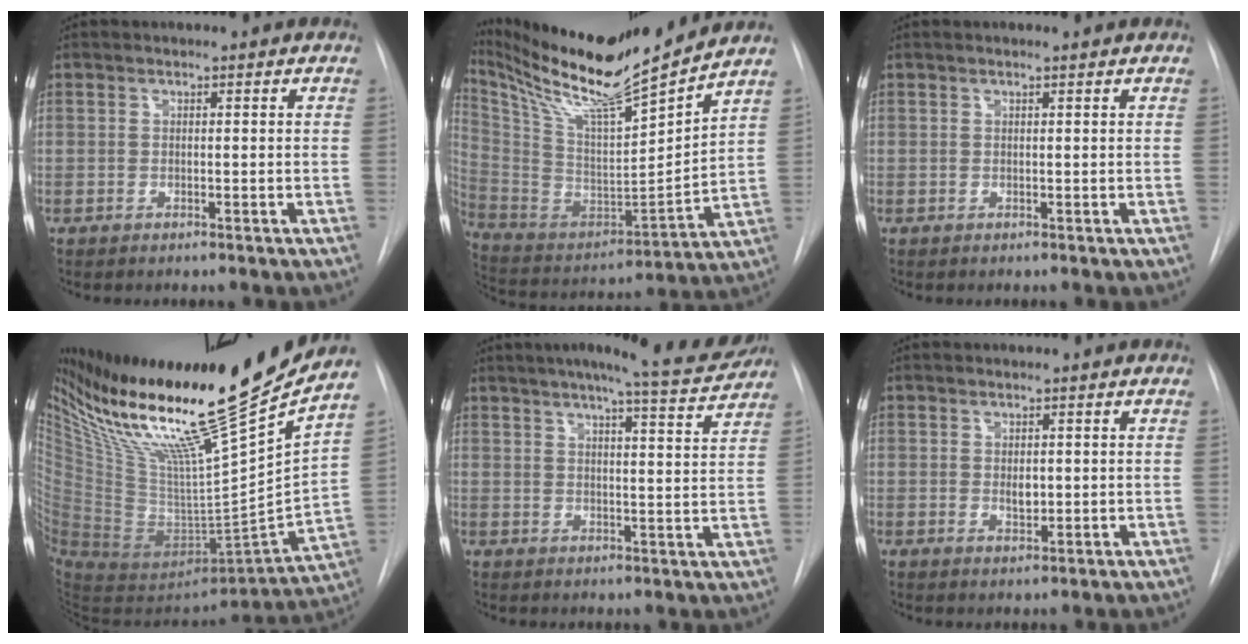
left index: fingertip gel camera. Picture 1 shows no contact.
{"total": 22.8, "force": [19.8, 0.2, 11.4], "torque": [-0.225, -0.032, 0.345]}
{"total": 1.2, "force": [1.2, -0.2, 0.3], "torque": [-0.009, 0.006, 0.018]}
{"total": 30.5, "force": [22.4, -0.1, 20.7], "torque": [-0.352, -0.036, 0.375]}
{"total": 13.8, "force": [12.5, 0.4, 5.8], "torque": [-0.086, -0.022, 0.154]}
{"total": 1.7, "force": [0.3, 1.1, 1.2], "torque": [-0.021, -0.009, 0.008]}